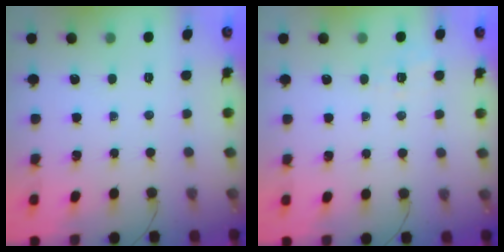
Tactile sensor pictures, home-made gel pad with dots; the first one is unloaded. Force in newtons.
{"total": 1.8, "press": 0.4, "slide": 1.8}